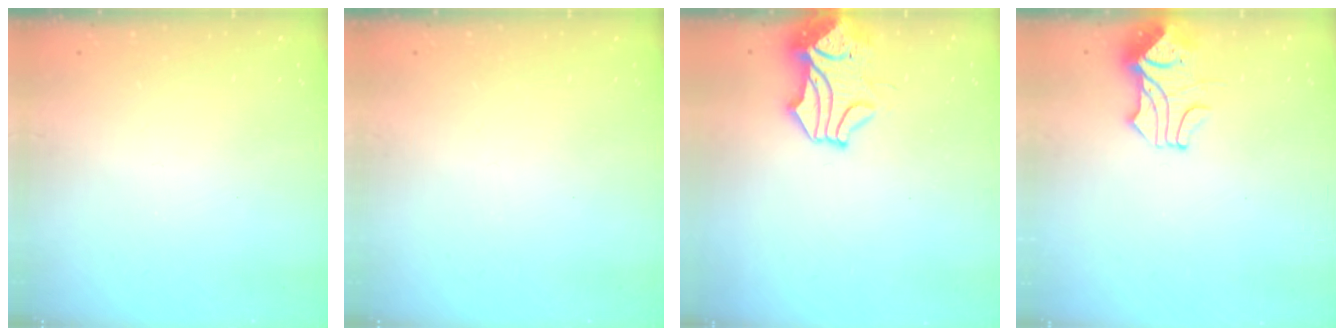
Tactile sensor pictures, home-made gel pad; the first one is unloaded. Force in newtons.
{"total": 0.0}
{"total": 1.6, "press": 0.9, "slide": 1.3}
{"total": 1.7, "press": 1.2, "slide": 1.1}